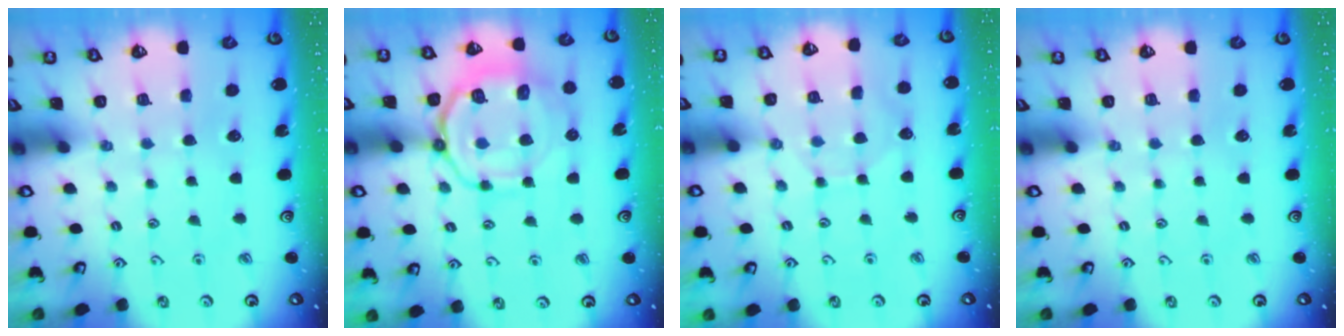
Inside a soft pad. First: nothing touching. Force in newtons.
{"total": 11.9, "press": 11.8, "slide": 1.0}
{"total": 5.2, "press": 5.1, "slide": 0.6}
{"total": 0.0}